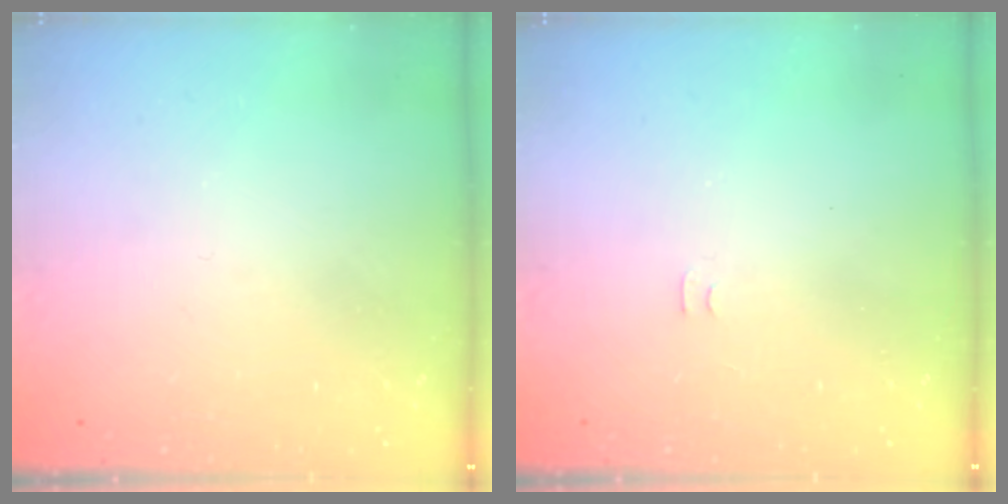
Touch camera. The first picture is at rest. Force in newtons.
{"total": 3.6, "press": 3.6, "slide": 0.4}